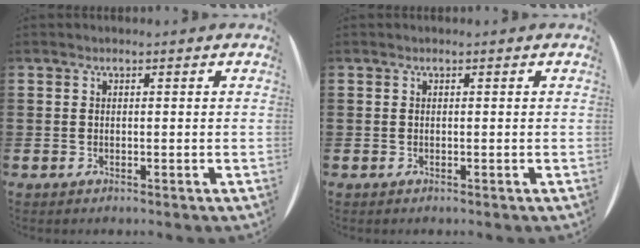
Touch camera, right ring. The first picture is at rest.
{"total": 0.0}